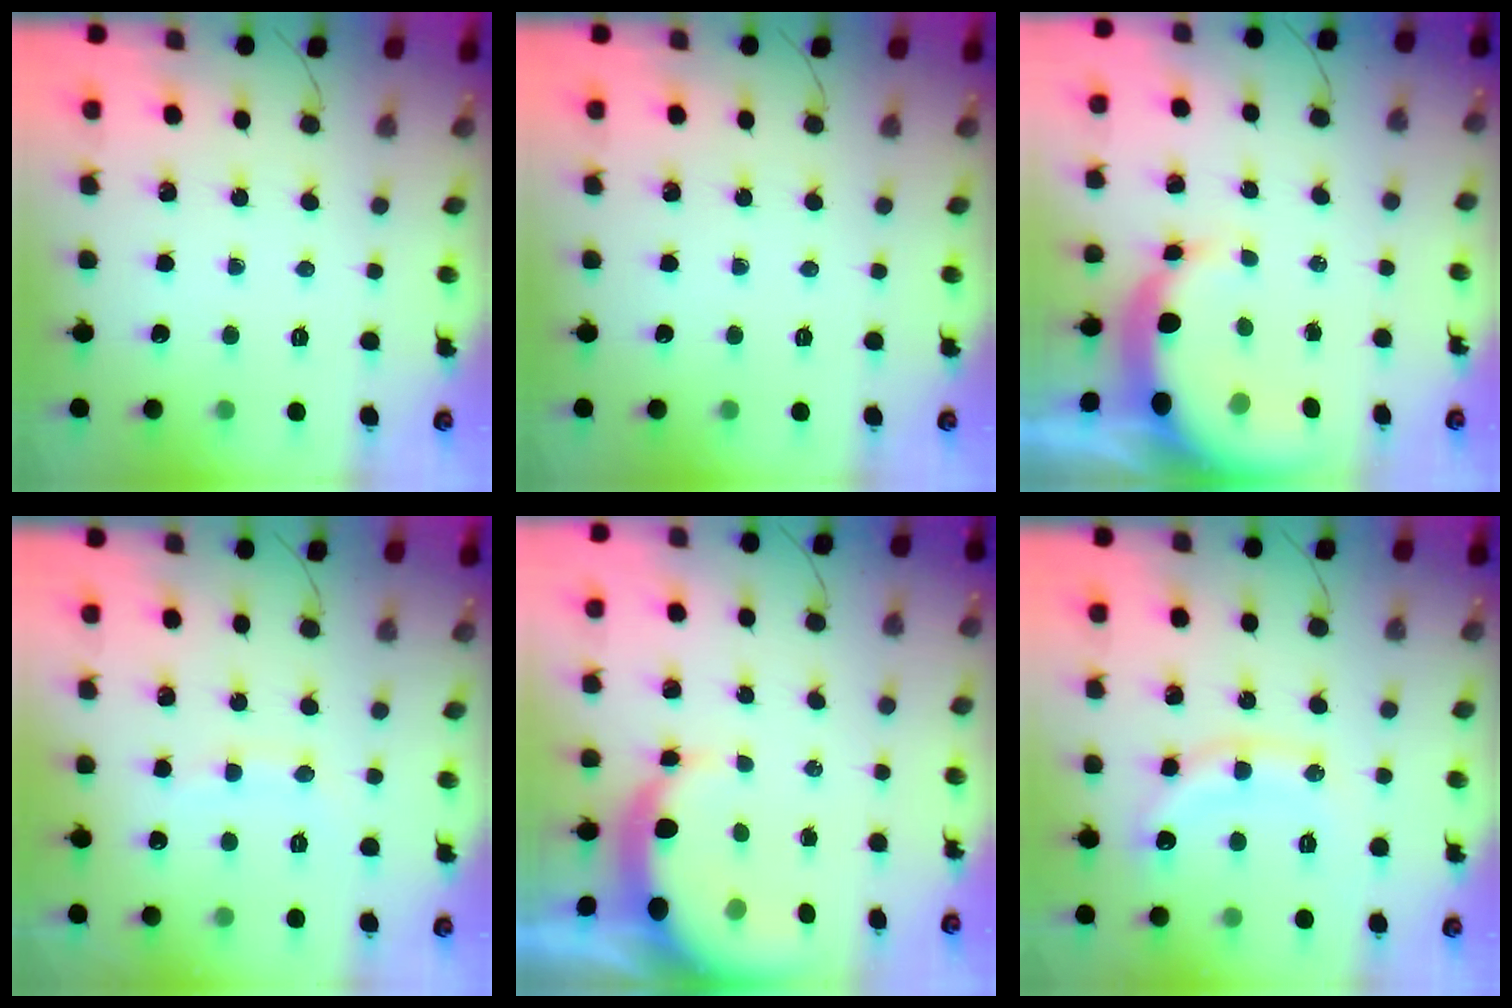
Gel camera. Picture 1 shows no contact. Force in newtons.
{"total": 0.0}
{"total": 8.8, "press": 8.5, "slide": 1.9}
{"total": 8.1, "press": 8.0, "slide": 1.2}
{"total": 7.5, "press": 7.4, "slide": 1.3}
{"total": 11.5, "press": 11.5, "slide": 0.6}